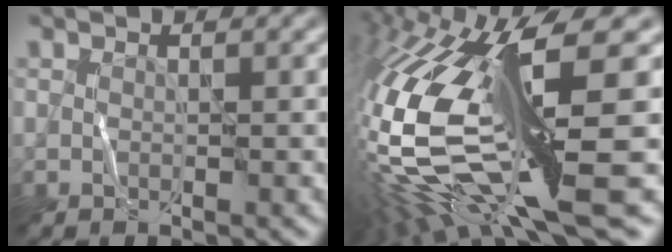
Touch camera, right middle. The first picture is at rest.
{"total": 16.8, "force": [-2.9, 4.4, 16.0], "torque": [-0.336, -0.018, -0.027]}